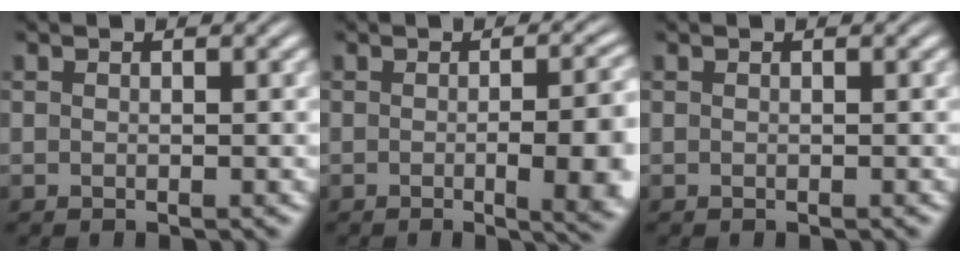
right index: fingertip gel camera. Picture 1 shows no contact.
{"total": 6.2, "force": [-1.6, 1.5, 5.8], "torque": [-0.060, -0.002, -0.025]}
{"total": 0.0}